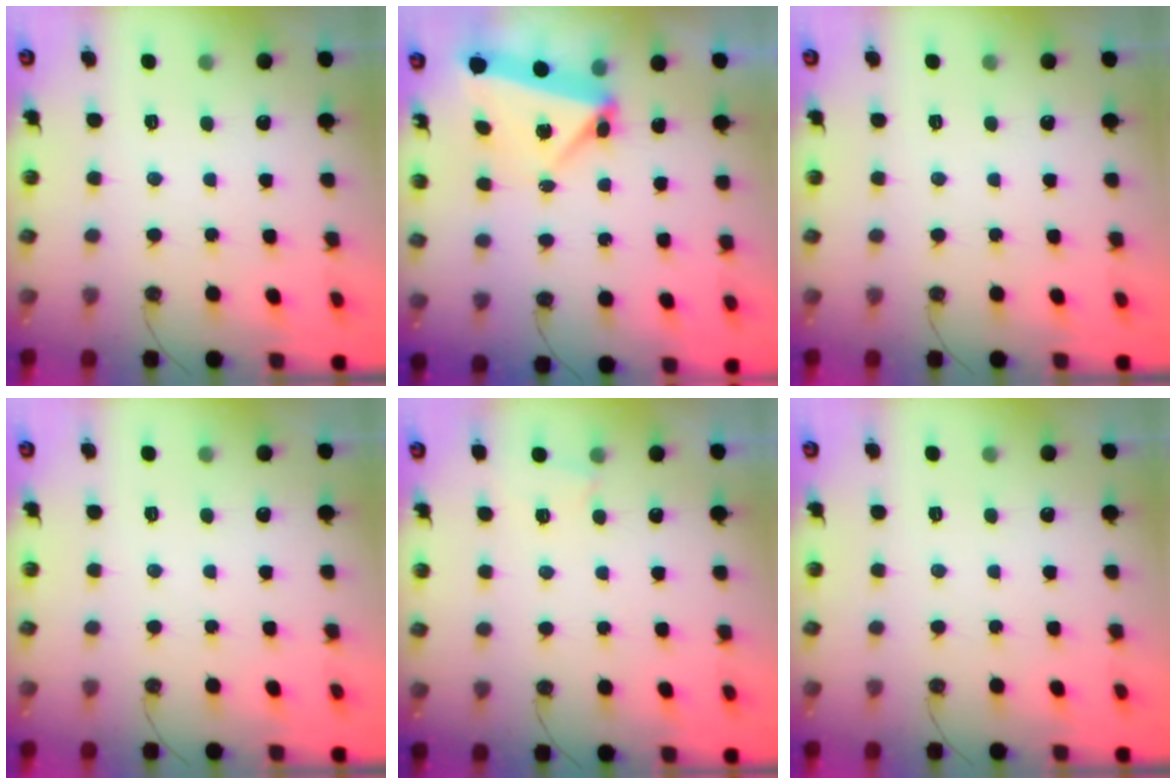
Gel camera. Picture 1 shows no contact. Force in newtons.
{"total": 5.4, "press": 5.4, "slide": 0.5}
{"total": 0.0}
{"total": 0.0}
{"total": 1.7, "press": 1.6, "slide": 0.4}
{"total": 0.0}